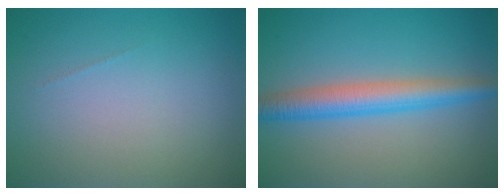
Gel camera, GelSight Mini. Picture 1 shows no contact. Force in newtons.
{"total": 4.4, "press": 4.4, "slide": 0.1}